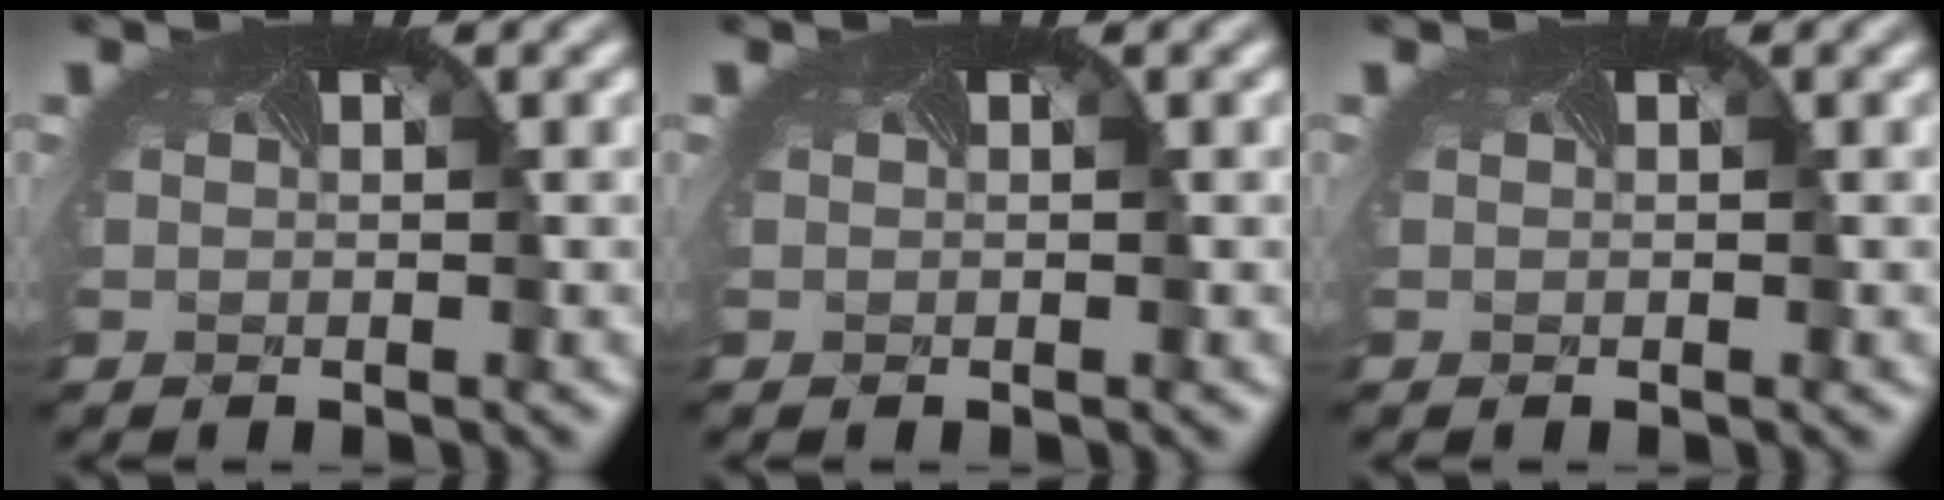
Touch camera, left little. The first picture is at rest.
{"total": 0.0}
{"total": 0.0}